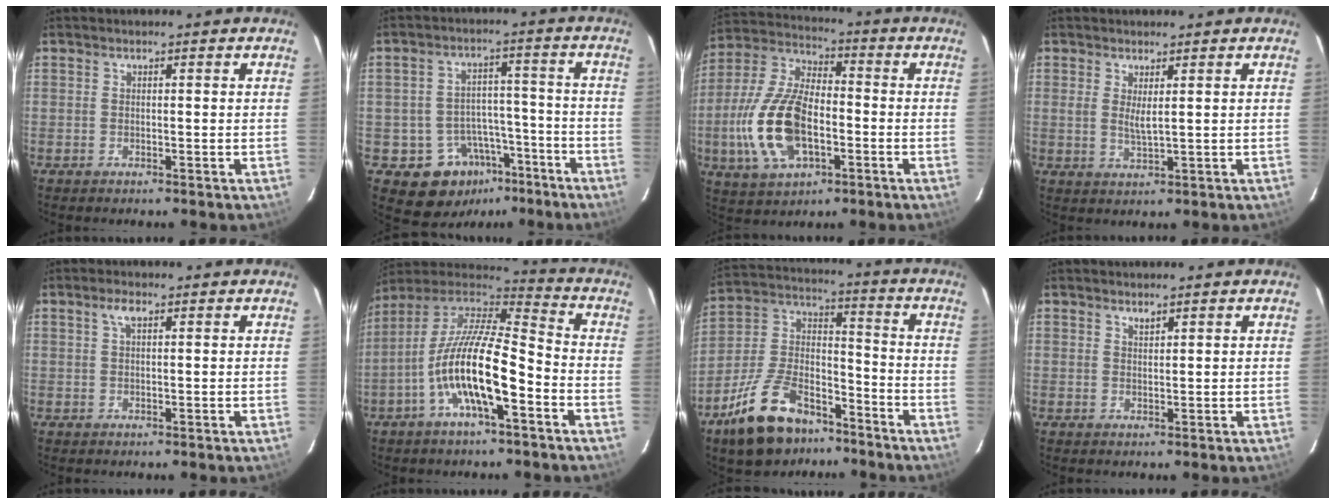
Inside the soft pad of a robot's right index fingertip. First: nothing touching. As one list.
[{"total": 10.8, "force": [-6.4, 8.1, 3.3], "torque": [-0.068, 0.034, -0.074]}, {"total": 17.4, "force": [-4.6, 8.9, 14.2], "torque": [-0.313, 0.000, -0.082]}, {"total": 2.6, "force": [0.8, 0.5, 2.4], "torque": [-0.045, -0.006, 0.013]}, {"total": 1.8, "force": [0.8, 0.7, 1.5], "torque": [-0.030, 0.007, 0.015]}, {"total": 16.8, "force": [-6.5, 4.6, 14.8], "torque": [-0.276, -0.010, -0.129]}, {"total": 18.9, "force": [-12.1, 10.0, 10.6], "torque": [-0.219, 0.020, -0.200]}, {"total": 1.0, "force": [0.9, 0.3, 0.4], "torque": [-0.006, 0.000, 0.016]}]